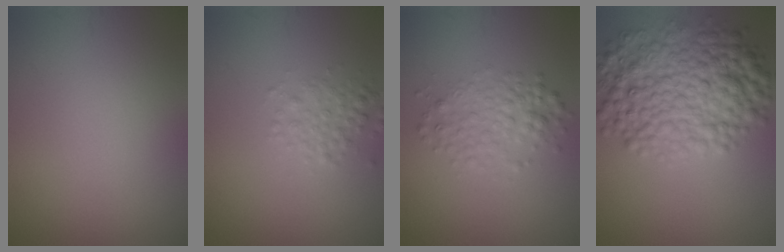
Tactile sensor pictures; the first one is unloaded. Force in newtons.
{"total": 2.1, "press": 2.1, "slide": 0.0}
{"total": 3.1, "press": 3.1, "slide": 0.1}
{"total": 9.0, "press": 9.0, "slide": 0.0}